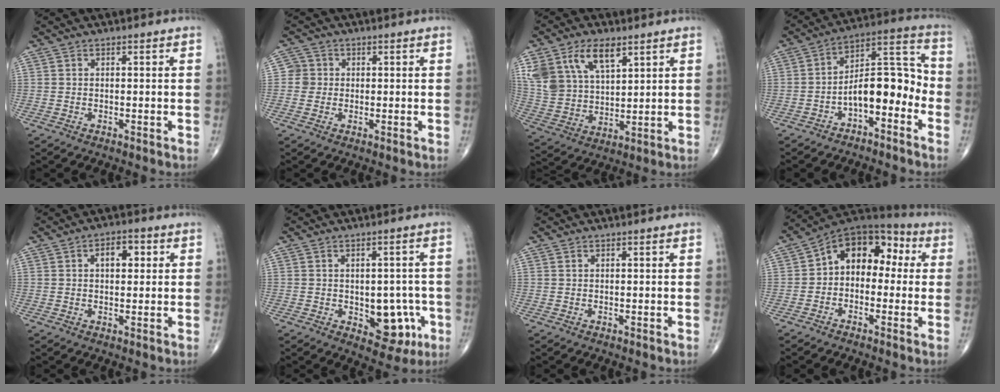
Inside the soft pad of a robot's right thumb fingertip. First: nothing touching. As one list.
[{"total": 2.7, "force": [0.0, 2.7, 0.2], "torque": [0.020, 0.008, -0.005]}, {"total": 16.8, "force": [8.8, 9.5, 10.6], "torque": [-0.211, -0.019, 0.176]}, {"total": 11.8, "force": [-4.3, 5.8, 9.3], "torque": [-0.119, 0.074, -0.076]}, {"total": 5.1, "force": [1.4, 2.9, 3.9], "torque": [-0.042, 0.007, 0.017]}, {"total": 8.9, "force": [-2.3, 5.6, 6.5], "torque": [-0.039, 0.009, -0.019]}, {"total": 0.0}, {"total": 12.6, "force": [0.9, 8.7, 9.1], "torque": [-0.091, 0.048, -0.006]}]